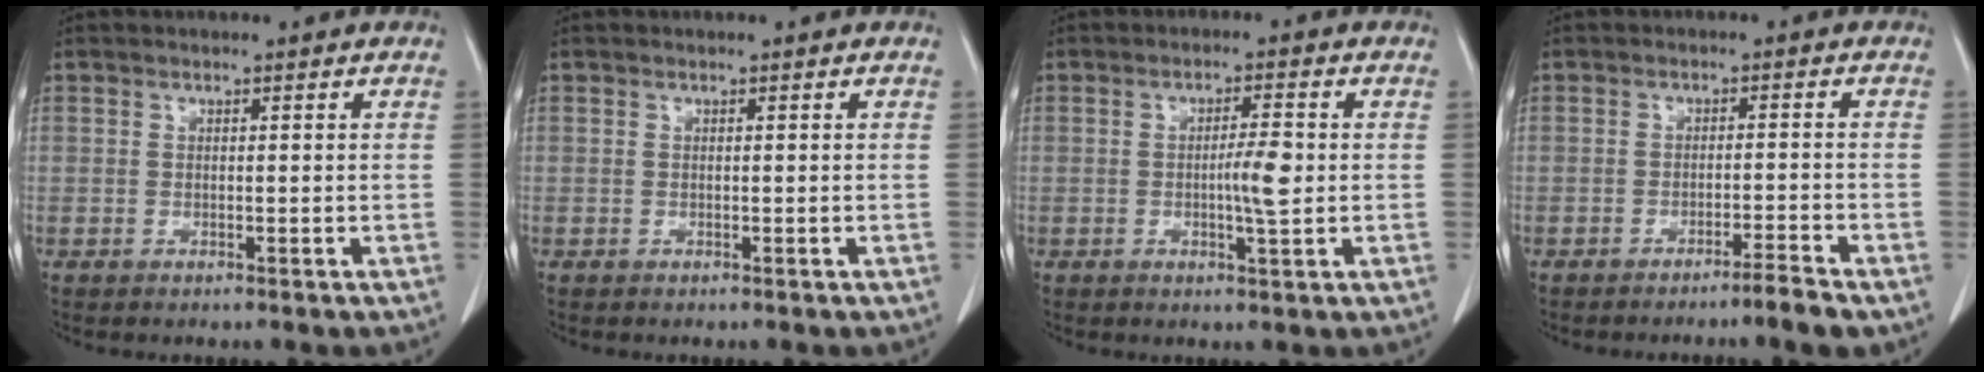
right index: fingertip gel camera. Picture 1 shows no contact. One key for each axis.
{"total": 0.0}
{"total": 4.5, "fx": -0.3, "fy": 0.4, "fz": 4.5, "tx": -0.074, "ty": -0.001, "tz": -0.004}
{"total": 3.4, "fx": -2.8, "fy": -0.6, "fz": 2.0, "tx": -0.030, "ty": -0.004, "tz": -0.046}